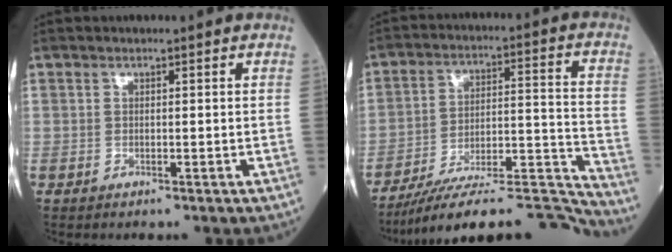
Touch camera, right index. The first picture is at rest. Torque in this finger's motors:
{"motor_torque": [-0.18, -0.61, 0.35, 0.13]}